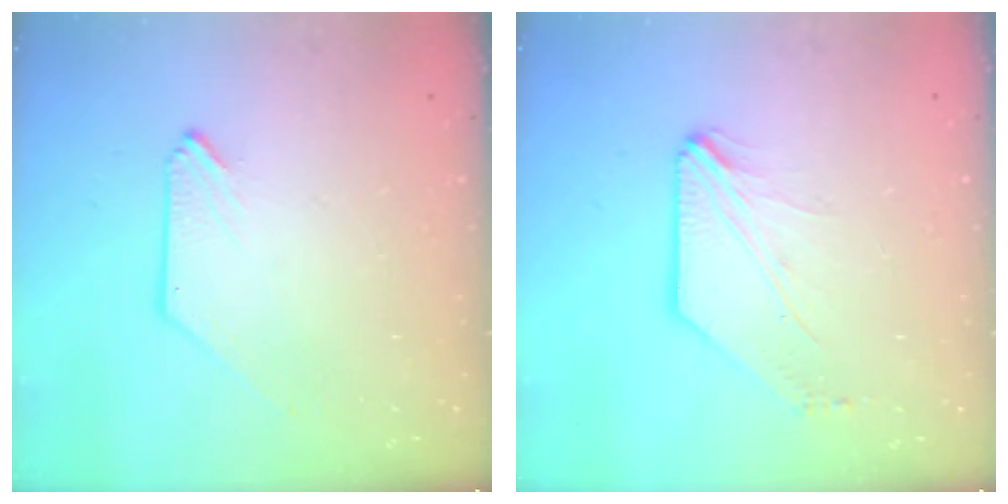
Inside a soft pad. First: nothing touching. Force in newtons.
{"total": 1.7, "press": 1.7, "slide": 0.3}